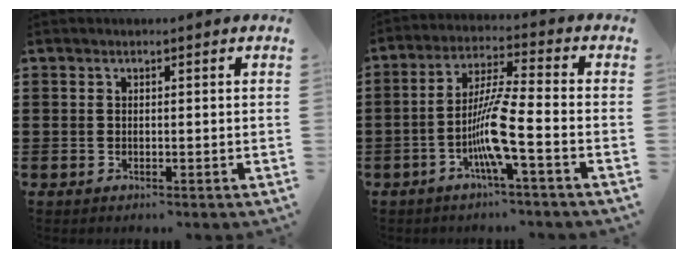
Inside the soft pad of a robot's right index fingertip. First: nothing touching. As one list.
[{"total": 8.4, "force": [-3.3, 0.2, 7.7], "torque": [-0.165, -0.013, -0.070]}]